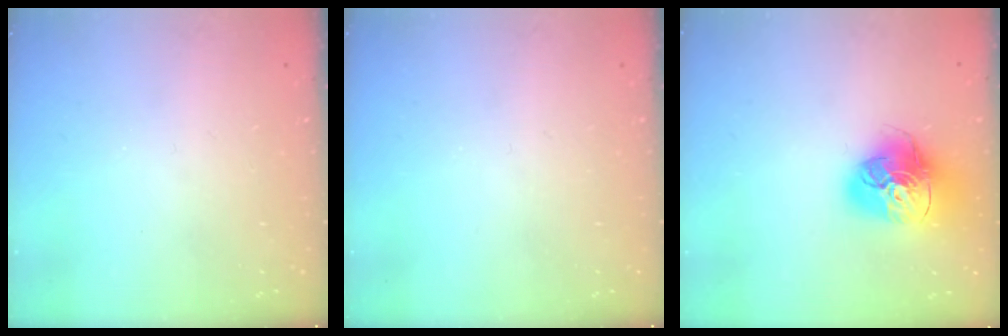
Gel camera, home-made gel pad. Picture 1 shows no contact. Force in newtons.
{"total": 0.0}
{"total": 17.6, "press": 17.5, "slide": 2.0}